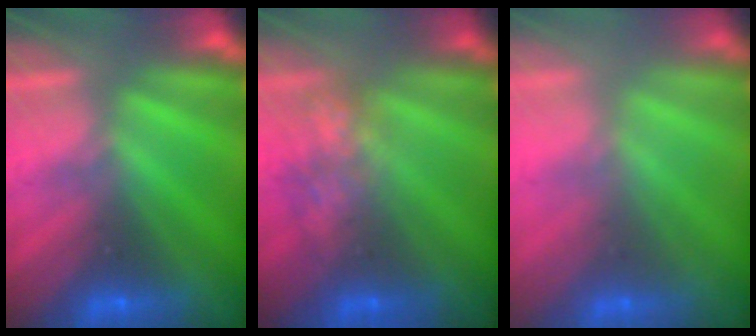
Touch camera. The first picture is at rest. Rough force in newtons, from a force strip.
{"total": 4.9}
{"total": 2.7}